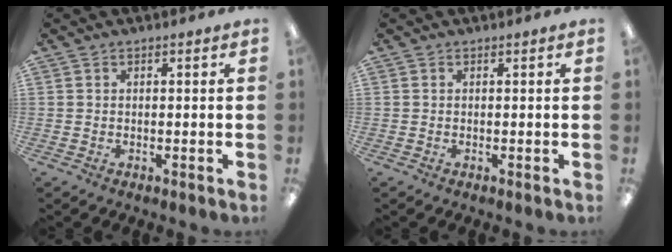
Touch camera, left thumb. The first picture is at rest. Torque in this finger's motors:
{"motor_torque": [0.00, 0.00, 0.01, -0.01, 0.00]}